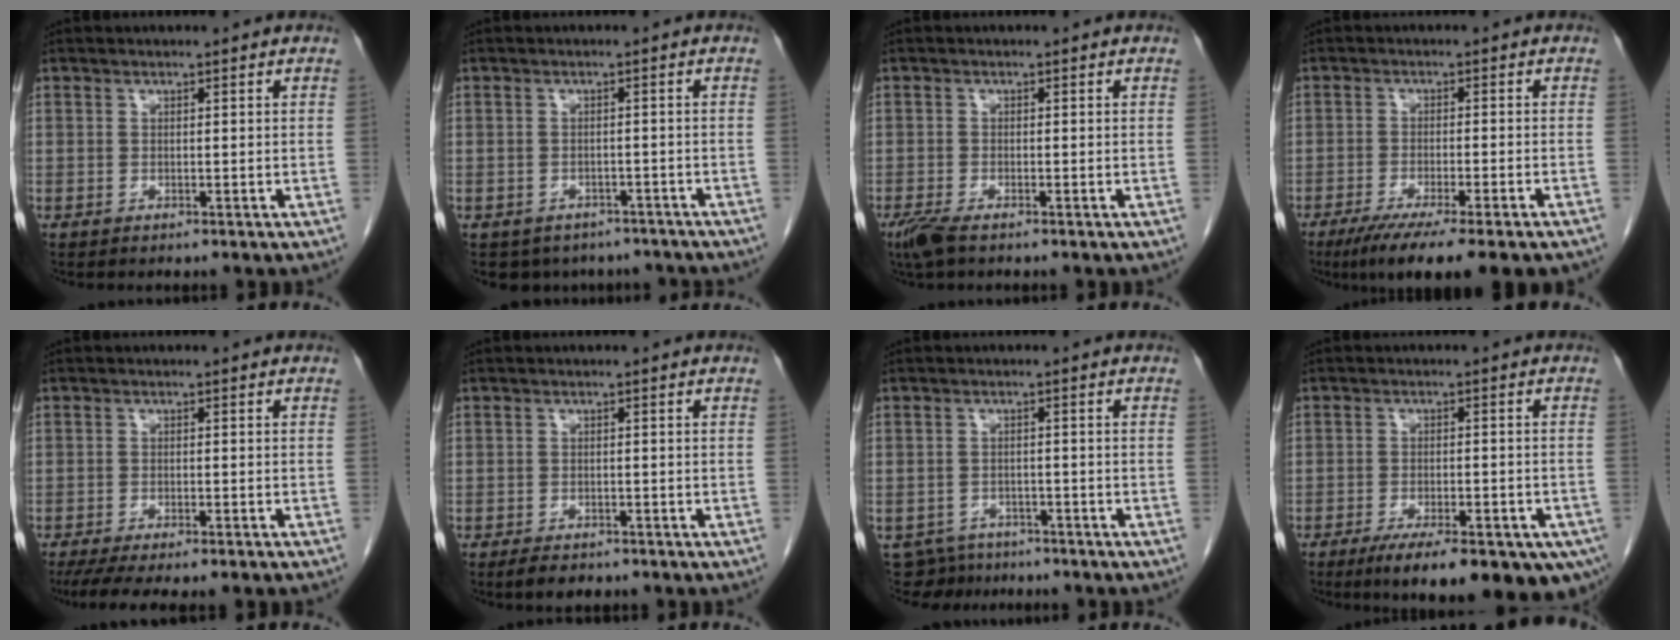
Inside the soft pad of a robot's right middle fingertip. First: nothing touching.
{"total": 8.4, "force": [-6.8, 4.7, 1.4], "torque": [-0.010, 0.007, -0.073]}
{"total": 3.1, "force": [-2.2, 0.7, 2.1], "torque": [-0.050, -0.010, -0.041]}
{"total": 11.5, "force": [-8.5, 0.6, 7.7], "torque": [-0.109, -0.026, -0.126]}
{"total": 10.4, "force": [-8.6, 1.5, 5.7], "torque": [-0.074, -0.009, -0.121]}
{"total": 3.2, "force": [-2.4, 1.4, 1.5], "torque": [-0.026, -0.003, -0.034]}
{"total": 5.8, "force": [-5.0, 3.0, -0.3], "torque": [0.005, 0.005, -0.071]}
{"total": 18.1, "force": [-11.6, 5.4, 12.8], "torque": [-0.134, -0.017, -0.150]}